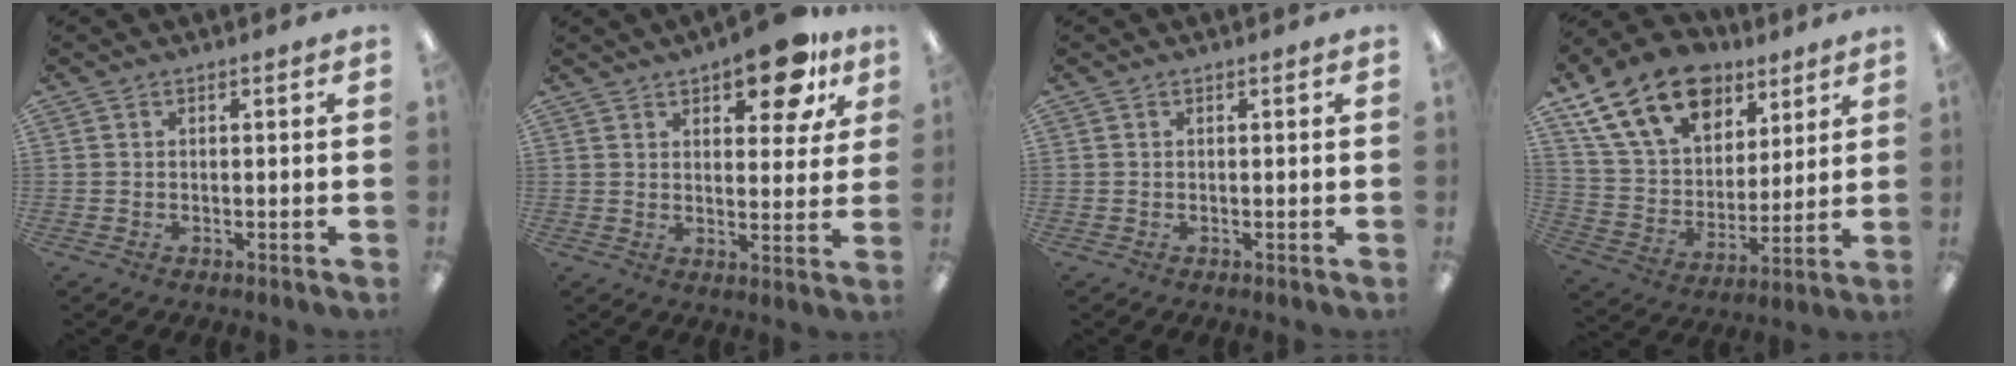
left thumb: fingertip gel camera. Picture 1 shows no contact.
{"total": 12.8, "force": [8.4, 5.3, 8.2], "torque": [-0.096, -0.041, 0.137]}
{"total": 0.0}
{"total": 20.6, "force": [12.3, 13.1, 10.2], "torque": [-0.181, -0.053, 0.226]}